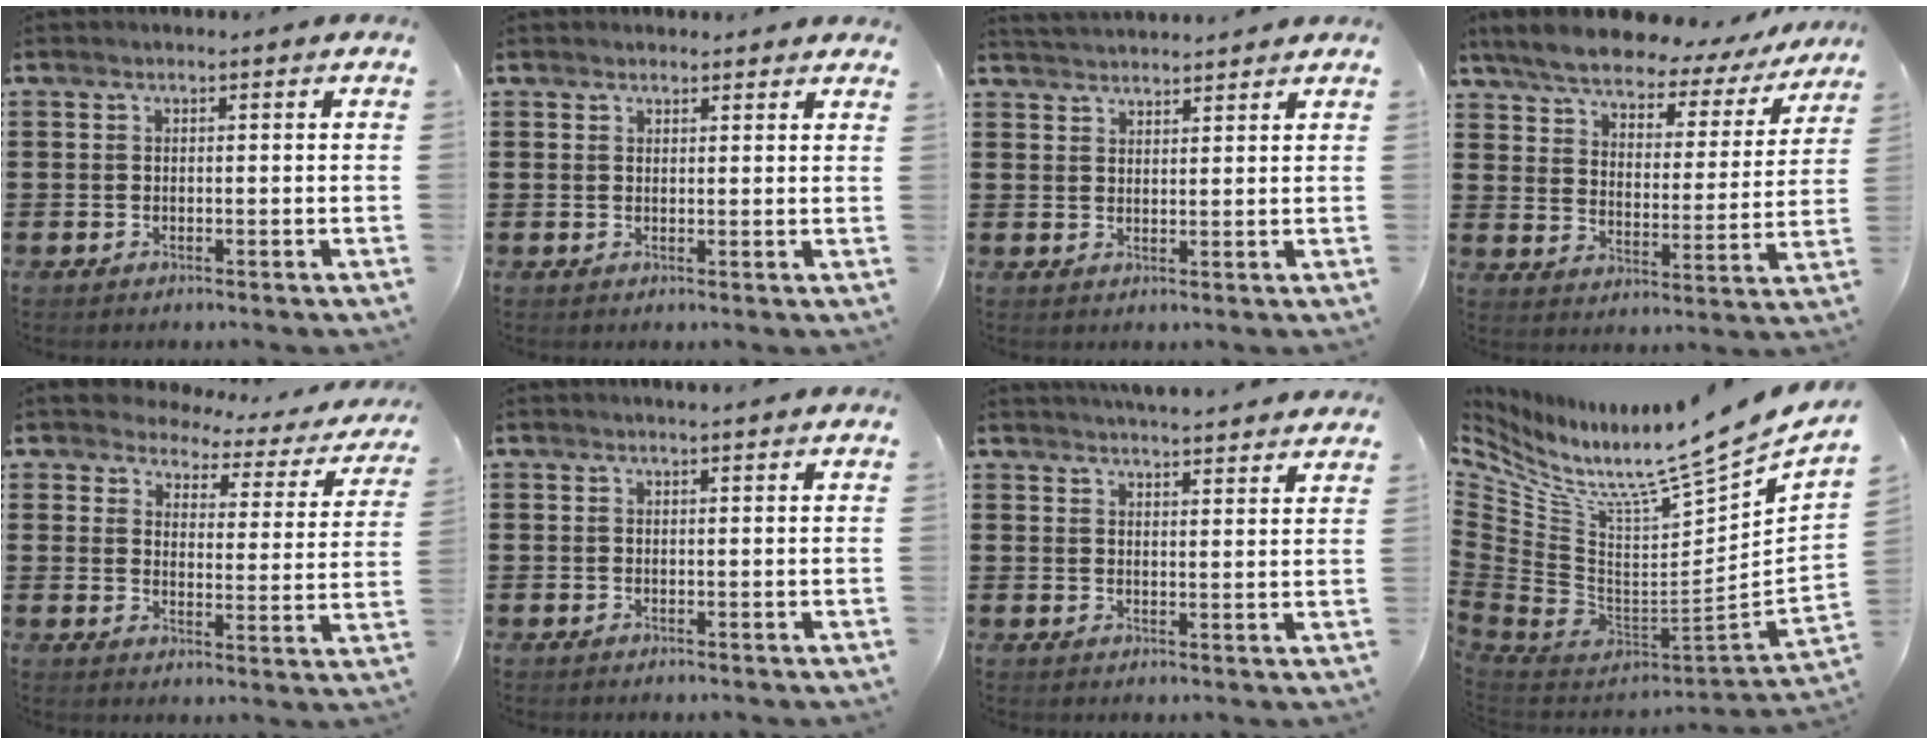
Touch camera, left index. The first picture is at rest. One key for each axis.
{"total": 1.6, "fx": 1.6, "fy": 0.3, "fz": 0.0, "tx": -0.004, "ty": 0.003, "tz": 0.031}
{"total": 2.5, "fx": 2.5, "fy": -0.2, "fz": -0.2, "tx": -0.004, "ty": -0.005, "tz": 0.049}
{"total": 6.1, "fx": 5.6, "fy": 1.4, "fz": 2.1, "tx": -0.071, "ty": -0.031, "tz": 0.093}
{"total": 3.1, "fx": 2.9, "fy": 1.1, "fz": 0.1, "tx": -0.027, "ty": -0.020, "tz": 0.045}
{"total": 0.7, "fx": 0.6, "fy": -0.1, "fz": 0.3, "tx": -0.007, "ty": -0.001, "tz": 0.012}
{"total": 3.8, "fx": 3.8, "fy": -0.2, "fz": 0.3, "tx": -0.009, "ty": -0.019, "tz": 0.067}
{"total": 9.5, "fx": 8.1, "fy": -0.8, "fz": 4.8, "tx": -0.101, "ty": -0.101, "tz": 0.120}